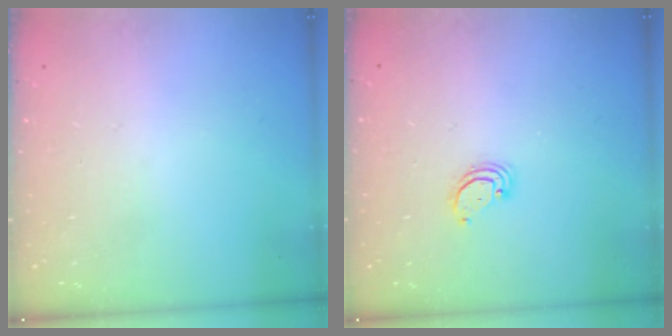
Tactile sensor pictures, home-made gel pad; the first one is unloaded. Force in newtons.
{"total": 2.6, "press": 2.6, "slide": 0.1}